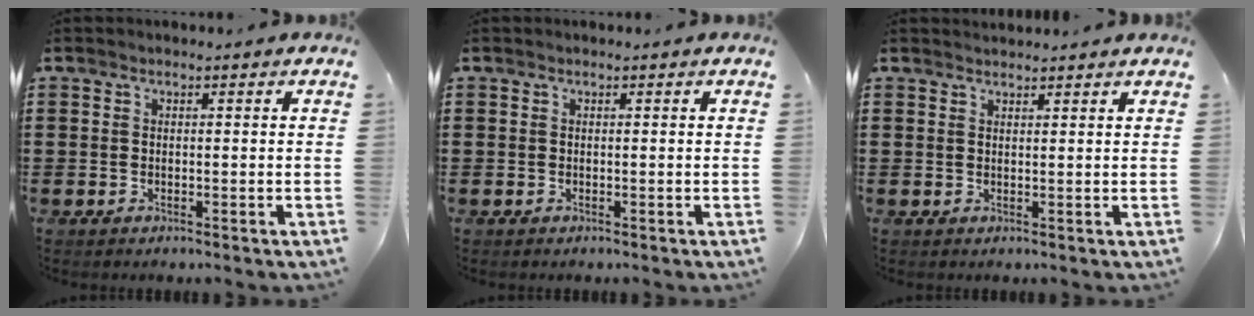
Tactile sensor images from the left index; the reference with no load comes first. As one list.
[{"total": 0.0}, {"total": 1.1, "force": [1.1, -0.1, 0.0], "torque": [-0.003, -0.002, 0.024]}]